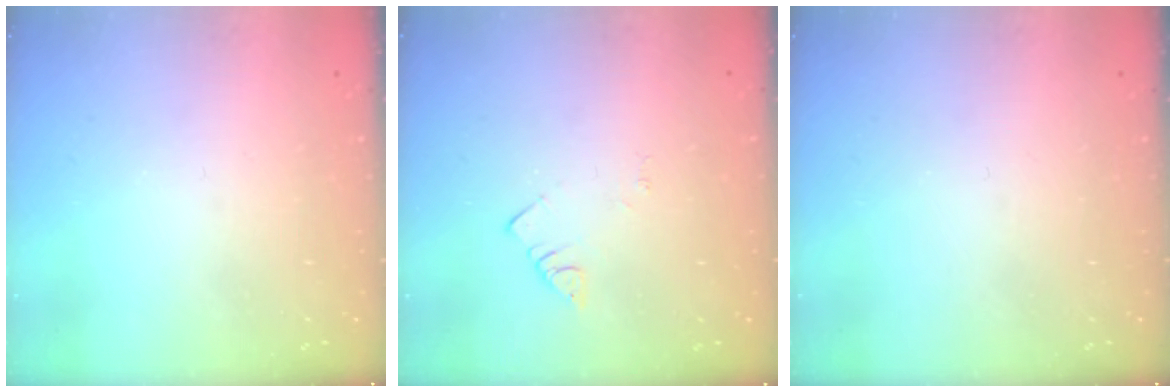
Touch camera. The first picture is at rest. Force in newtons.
{"total": 1.7, "press": 1.7, "slide": 0.3}
{"total": 0.0}